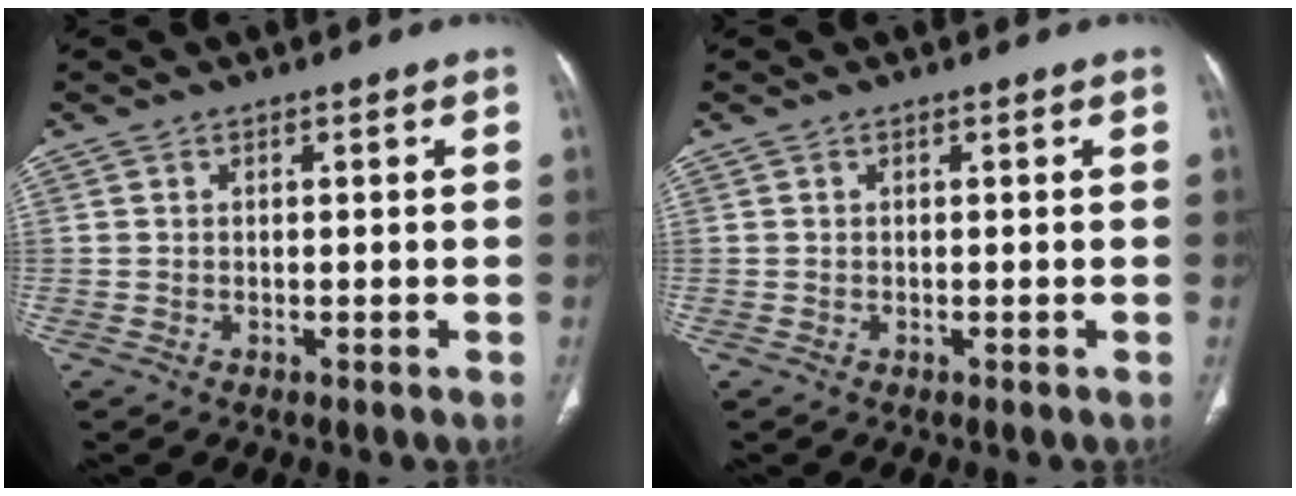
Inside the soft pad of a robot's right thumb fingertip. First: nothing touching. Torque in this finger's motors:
{"motor_torque": [0.24, 0.06, 0.33, -0.20, -0.02]}